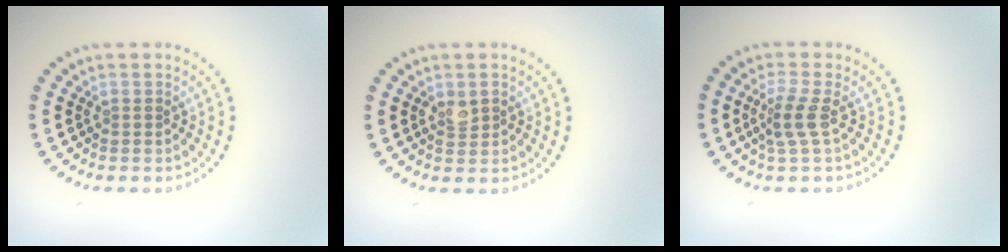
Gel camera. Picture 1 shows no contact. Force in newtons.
{"total": 1.4, "press": 1.4, "slide": 0.2}
{"total": 2.3, "press": 1.9, "slide": 1.3}